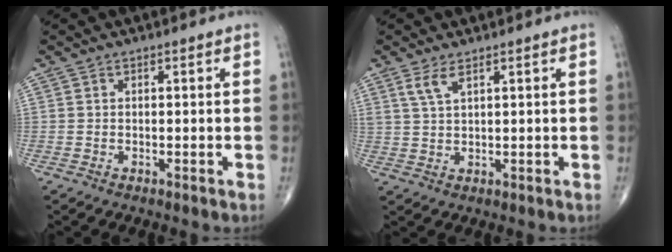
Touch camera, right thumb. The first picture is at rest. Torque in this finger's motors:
{"motor_torque": [0.04, 0.04, 0.46, 0.36, 0.03]}